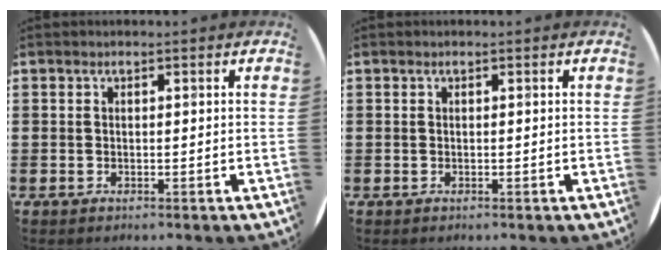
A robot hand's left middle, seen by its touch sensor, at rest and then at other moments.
{"total": 0.0}